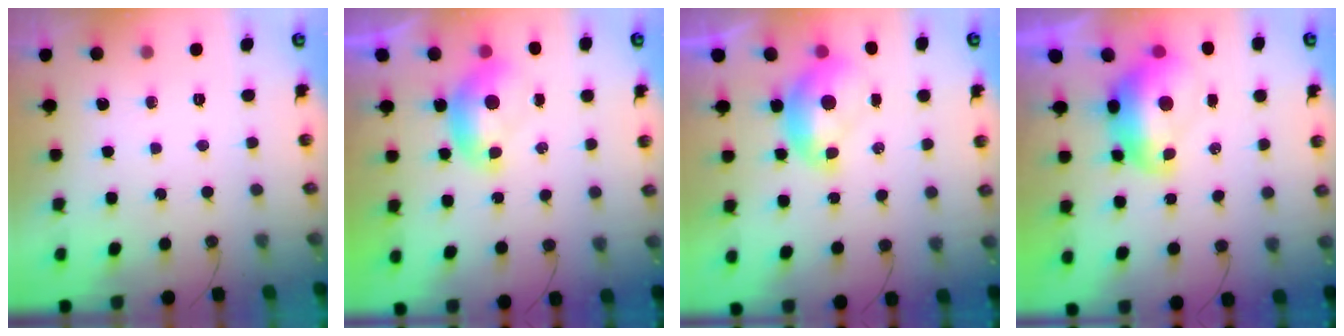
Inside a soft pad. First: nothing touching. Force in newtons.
{"total": 0.0}
{"total": 1.6, "press": 1.6, "slide": 0.4}
{"total": 2.9, "press": 2.8, "slide": 0.7}